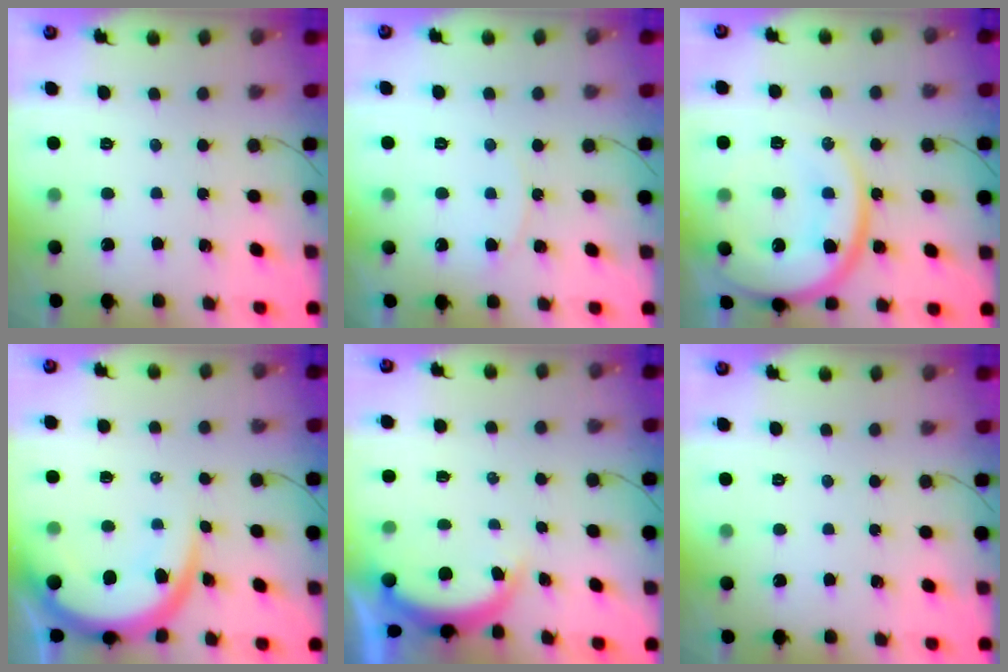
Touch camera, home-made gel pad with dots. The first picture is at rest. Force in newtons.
{"total": 4.4, "press": 4.4, "slide": 0.4}
{"total": 18.3, "press": 18.2, "slide": 1.9}
{"total": 11.0, "press": 11.0, "slide": 1.1}
{"total": 4.6, "press": 4.6, "slide": 0.6}
{"total": 0.0}